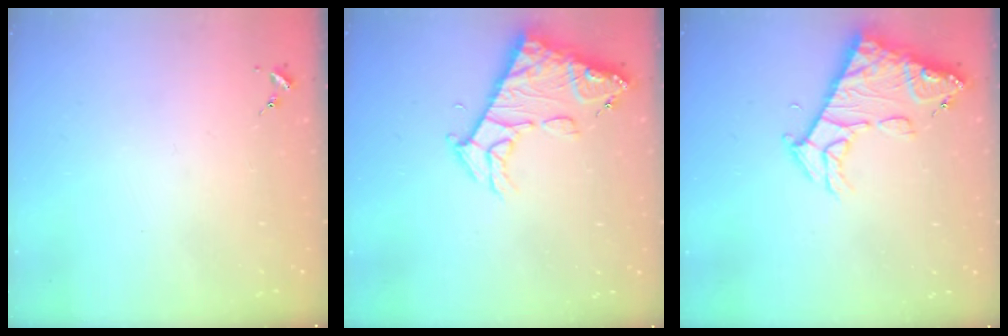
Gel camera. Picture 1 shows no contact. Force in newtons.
{"total": 13.0, "press": 13.0, "slide": 1.4}
{"total": 13.0, "press": 13.0, "slide": 1.4}